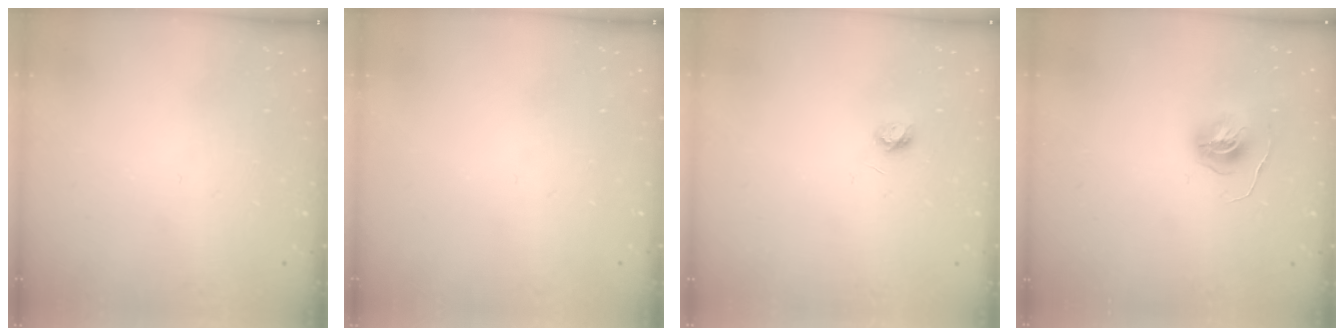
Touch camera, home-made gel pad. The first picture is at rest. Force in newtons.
{"total": 0.0}
{"total": 3.9, "press": 3.8, "slide": 0.5}
{"total": 6.0, "press": 6.0, "slide": 0.6}